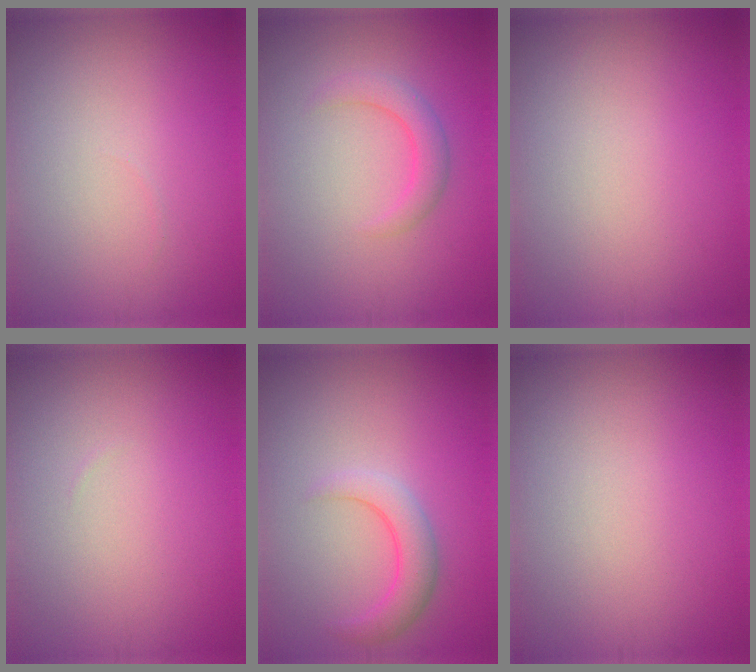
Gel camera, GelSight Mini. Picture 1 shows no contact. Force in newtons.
{"total": 2.4, "press": 2.4, "slide": 0.1}
{"total": 0.0}
{"total": 0.0}
{"total": 2.9, "press": 2.9, "slide": 0.2}
{"total": 0.0}